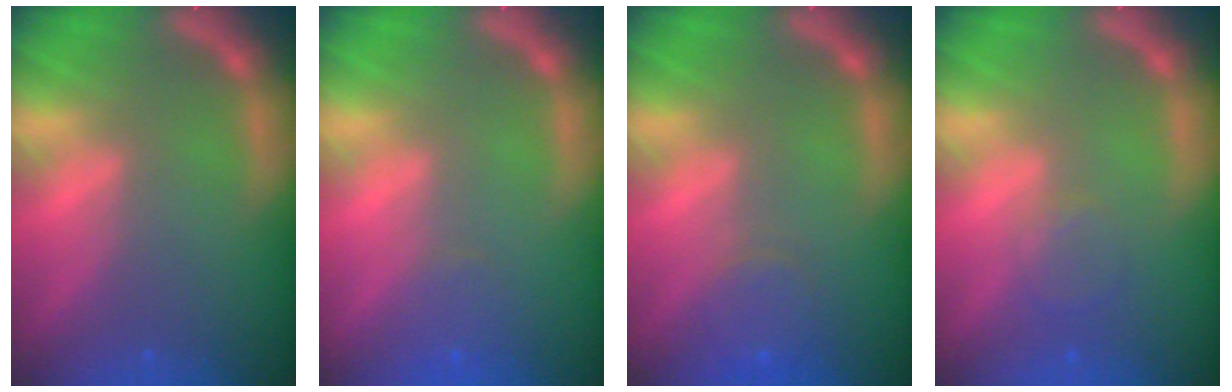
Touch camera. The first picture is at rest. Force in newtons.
{"total": 1.4}
{"total": 3.0}
{"total": 2.0}